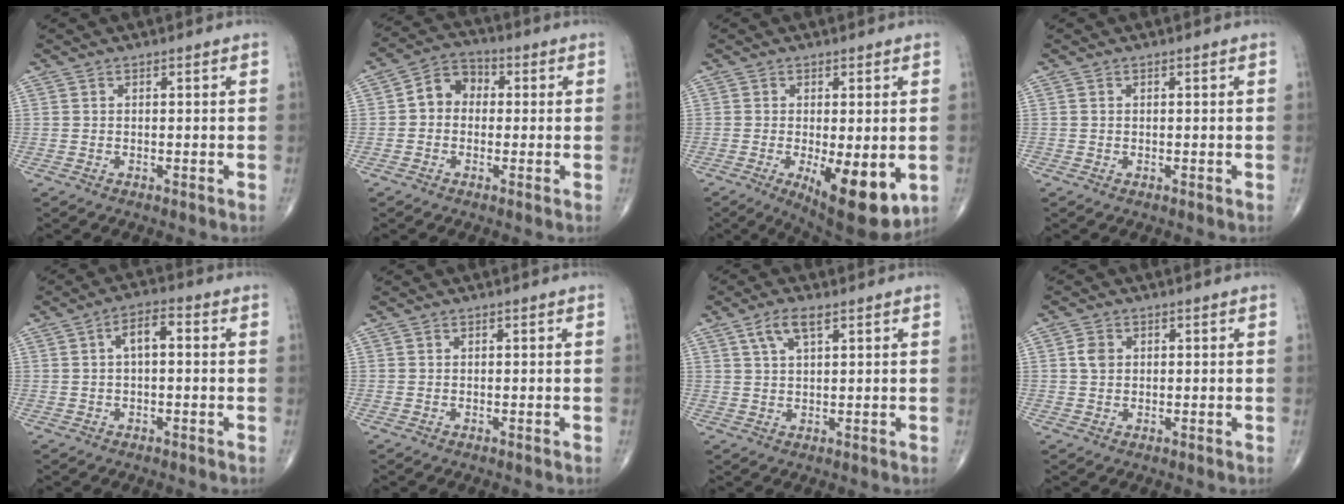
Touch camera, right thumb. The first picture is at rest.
{"total": 6.3, "force": [0.0, 5.2, 3.5], "torque": [-0.036, 0.025, -0.015]}
{"total": 12.9, "force": [-3.5, 4.6, 11.5], "torque": [-0.160, -0.025, -0.040]}
{"total": 0.0}
{"total": 4.9, "force": [0.7, 2.3, 4.3], "torque": [-0.068, 0.018, 0.005]}
{"total": 0.0}
{"total": 4.7, "force": [2.5, 1.7, 3.5], "torque": [-0.070, 0.001, 0.052]}
{"total": 2.6, "force": [0.6, 2.1, 1.5], "torque": [-0.022, 0.000, 0.010]}